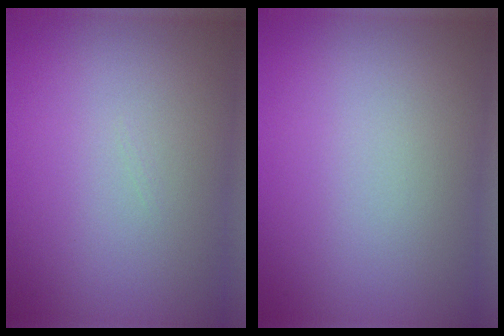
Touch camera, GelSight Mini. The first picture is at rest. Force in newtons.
{"total": 0.0}